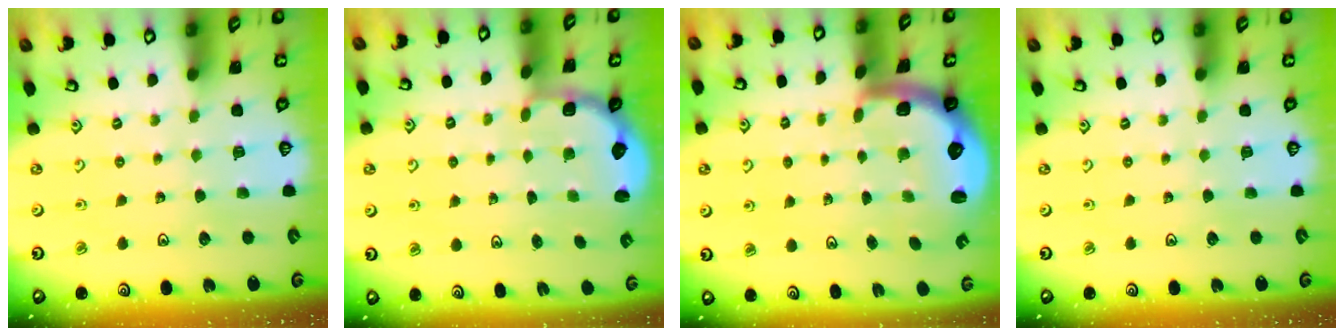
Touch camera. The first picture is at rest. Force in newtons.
{"total": 2.9, "press": 2.4, "slide": 1.6}
{"total": 2.8, "press": 2.4, "slide": 1.4}
{"total": 0.0}